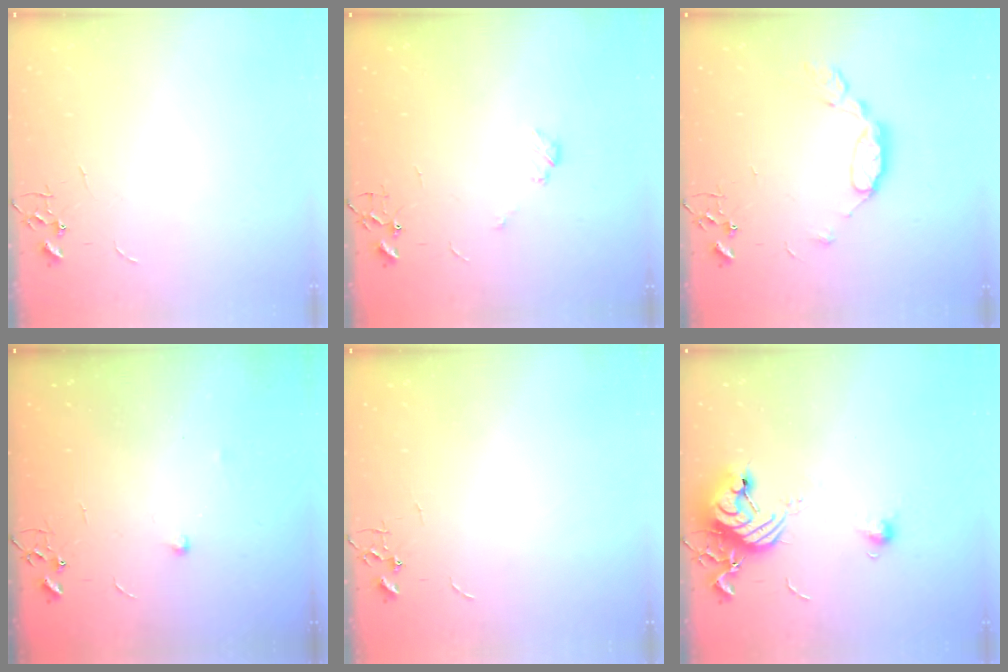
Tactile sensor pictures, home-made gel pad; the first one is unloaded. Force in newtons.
{"total": 4.9, "press": 4.9, "slide": 0.6}
{"total": 9.2, "press": 9.2, "slide": 0.2}
{"total": 6.1, "press": 6.0, "slide": 0.9}
{"total": 0.0}
{"total": 12.3, "press": 12.2, "slide": 1.3}